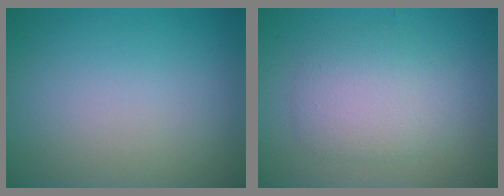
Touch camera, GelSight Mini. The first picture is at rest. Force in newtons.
{"total": 3.6, "press": 3.6, "slide": 0.0}